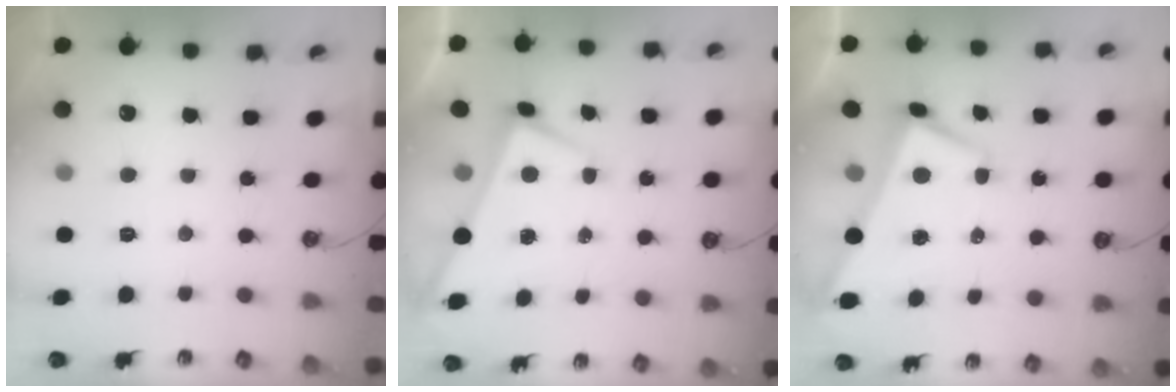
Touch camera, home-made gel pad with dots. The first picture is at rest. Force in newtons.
{"total": 1.8, "press": 1.8, "slide": 0.2}
{"total": 3.6, "press": 3.6, "slide": 0.6}